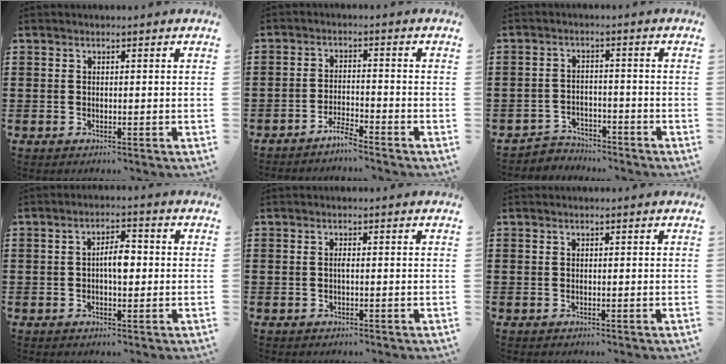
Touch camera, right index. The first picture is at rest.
{"total": 2.8, "force": [-2.7, -0.1, 0.9], "torque": [-0.026, -0.002, -0.055]}
{"total": 3.3, "force": [-3.2, 0.7, -0.3], "torque": [-0.006, 0.001, -0.070]}
{"total": 4.0, "force": [-0.1, 1.5, 3.7], "torque": [-0.069, 0.004, -0.004]}
{"total": 0.7, "force": [-0.2, 0.1, 0.7], "torque": [-0.015, -0.005, -0.003]}
{"total": 0.0}